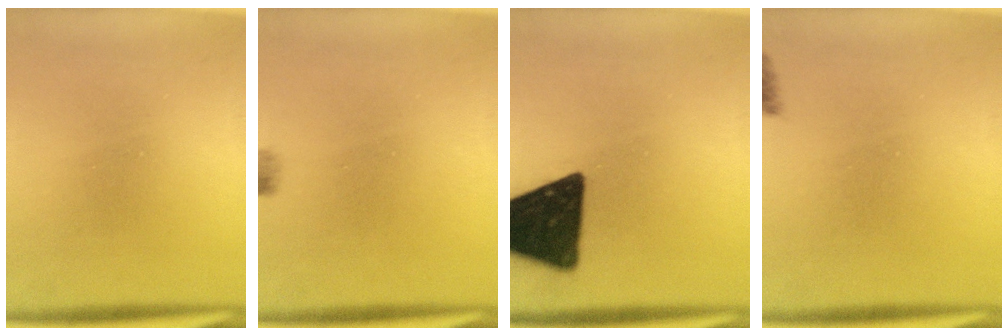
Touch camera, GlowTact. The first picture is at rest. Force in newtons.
{"total": 2.2}
{"total": 18.5}
{"total": 2.7}